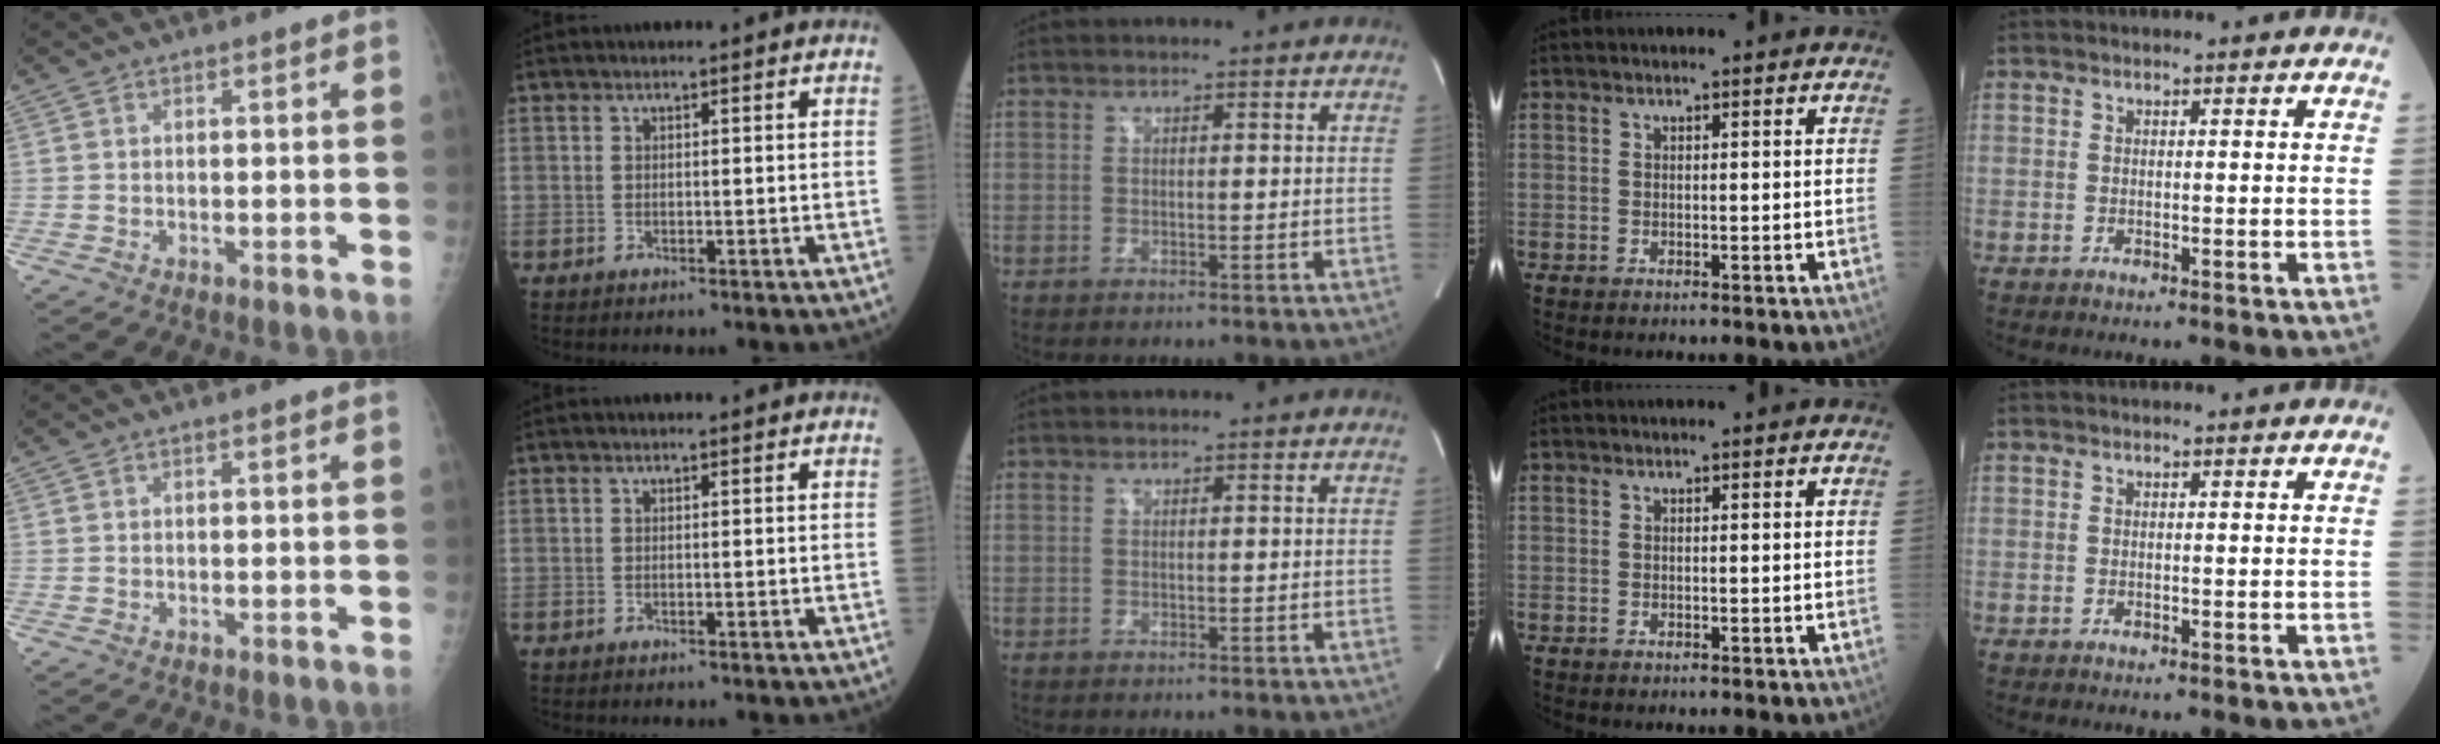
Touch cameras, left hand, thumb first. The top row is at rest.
{}